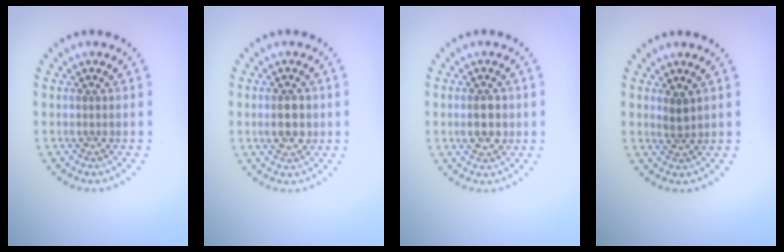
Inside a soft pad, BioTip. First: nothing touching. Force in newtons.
{"total": 2.6, "press": 2.6, "slide": 0.1}
{"total": 2.7, "press": 2.7, "slide": 0.1}
{"total": 1.2, "press": 0.9, "slide": 0.8}